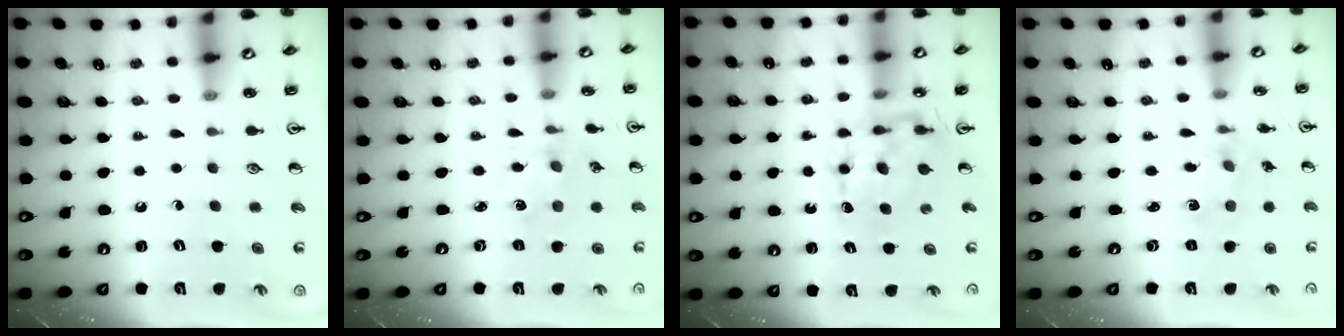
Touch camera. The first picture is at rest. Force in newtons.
{"total": 1.1, "press": 1.0, "slide": 0.2}
{"total": 7.2, "press": 7.2, "slide": 0.5}
{"total": 1.9, "press": 1.9, "slide": 0.5}